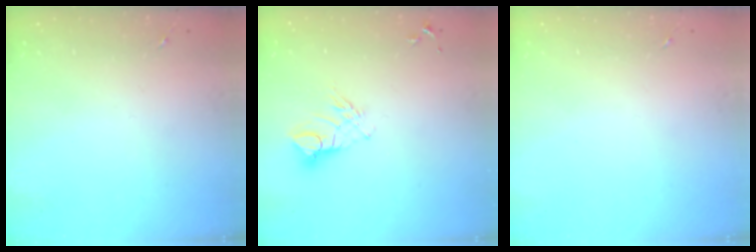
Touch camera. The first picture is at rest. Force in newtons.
{"total": 8.2, "press": 8.2, "slide": 0.9}
{"total": 0.0}